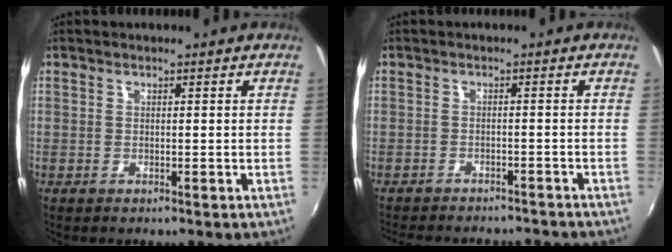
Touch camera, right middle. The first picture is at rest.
{"total": 11.9, "force": [-10.5, 3.1, 4.5], "torque": [-0.100, -0.015, -0.142]}